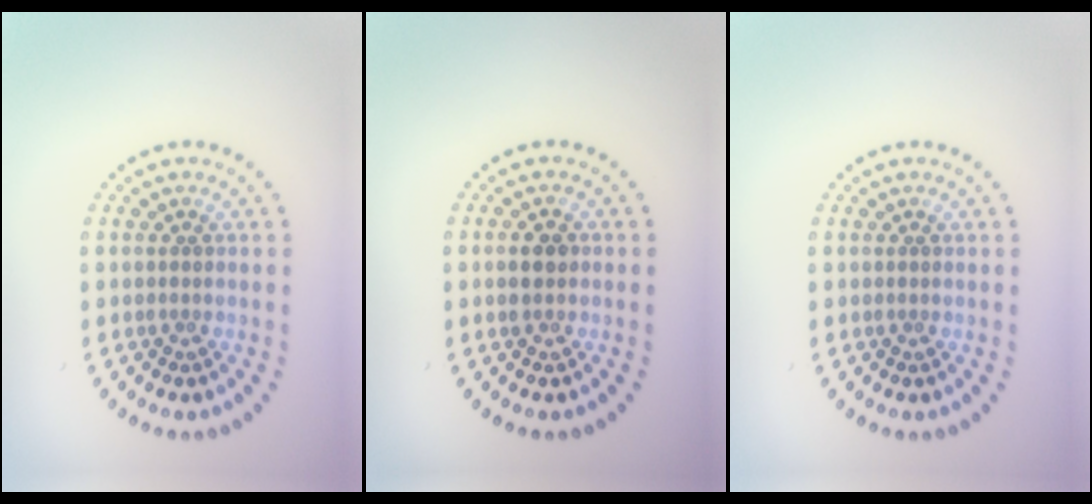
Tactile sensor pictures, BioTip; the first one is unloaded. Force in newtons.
{"total": 2.2, "press": 2.2, "slide": 0.2}
{"total": 0.0}